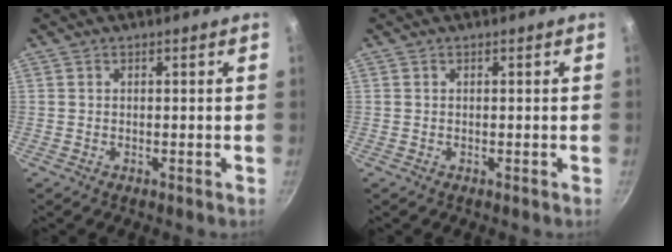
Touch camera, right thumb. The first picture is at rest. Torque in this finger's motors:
{"motor_torque": [0.00, 0.00, -0.09, 0.09, 0.00]}